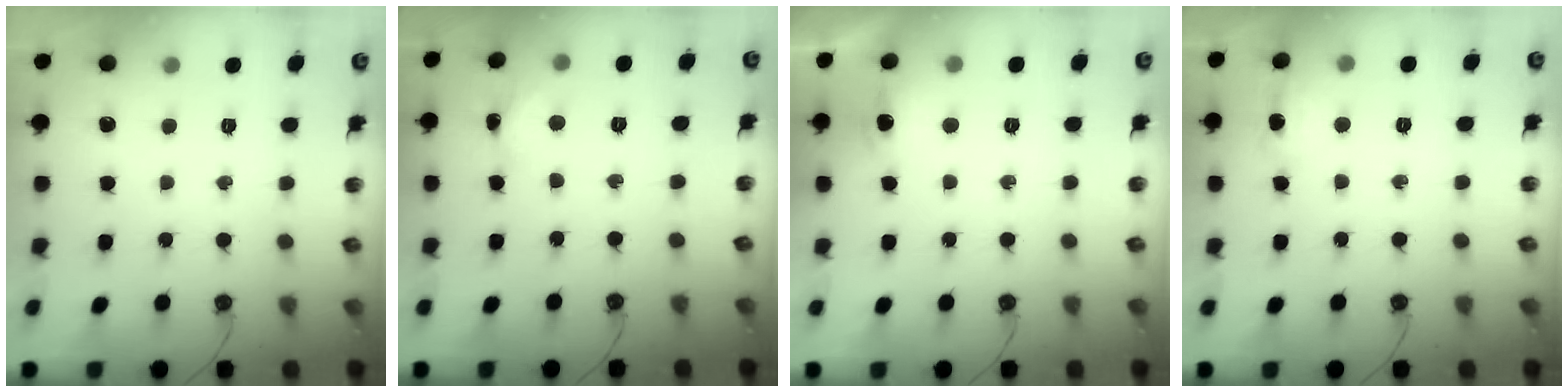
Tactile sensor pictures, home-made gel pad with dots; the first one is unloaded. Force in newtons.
{"total": 2.9, "press": 2.9, "slide": 0.2}
{"total": 6.8, "press": 6.7, "slide": 0.7}
{"total": 7.7, "press": 7.6, "slide": 0.8}